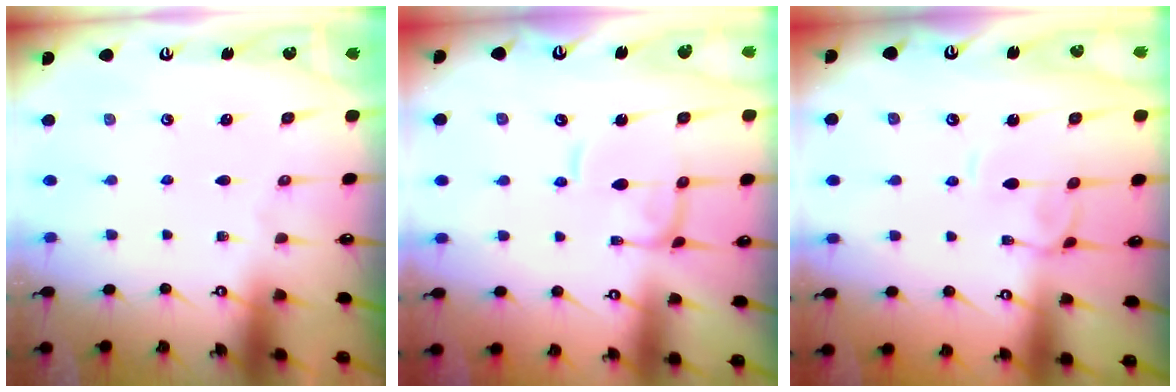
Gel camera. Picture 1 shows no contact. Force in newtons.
{"total": 0.0}
{"total": 2.9, "press": 2.9, "slide": 0.3}